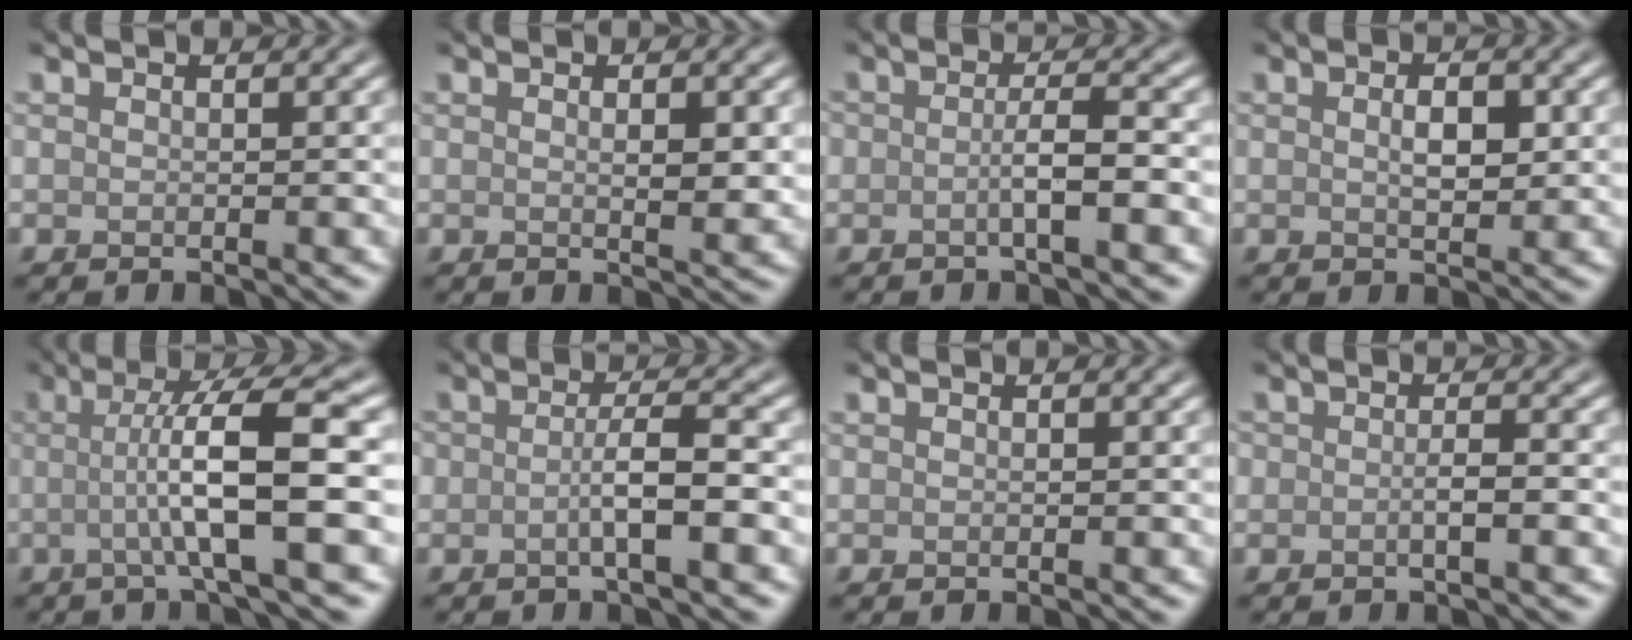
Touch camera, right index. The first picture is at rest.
{"total": 1.9, "force": [0.3, 0.5, 1.8], "torque": [-0.026, -0.004, 0.008]}
{"total": 2.0, "force": [-0.6, 0.2, 1.9], "torque": [-0.033, 0.005, -0.013]}
{"total": 2.3, "force": [0.3, 1.1, 1.9], "torque": [-0.036, 0.000, 0.006]}
{"total": 7.7, "force": [-0.7, 1.1, 7.6], "torque": [-0.116, 0.011, -0.017]}
{"total": 2.6, "force": [-0.9, 0.3, 2.5], "torque": [-0.043, 0.009, -0.018]}
{"total": 0.0}
{"total": 1.1, "force": [-0.4, 0.3, 1.0], "torque": [-0.018, 0.001, -0.005]}